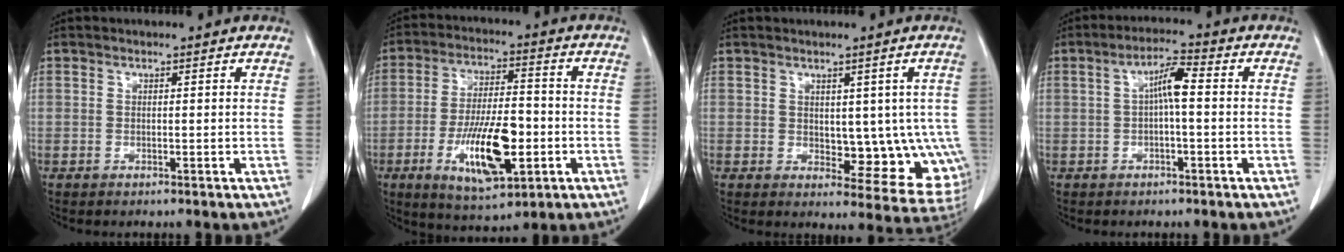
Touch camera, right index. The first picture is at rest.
{"total": 14.0, "force": [-4.1, 4.4, 12.6], "torque": [-0.233, -0.005, -0.065]}
{"total": 10.3, "force": [-0.7, 5.6, 8.7], "torque": [-0.083, 0.001, 0.003]}
{"total": 4.9, "force": [0.1, 0.9, 4.9], "torque": [-0.087, 0.019, 0.000]}